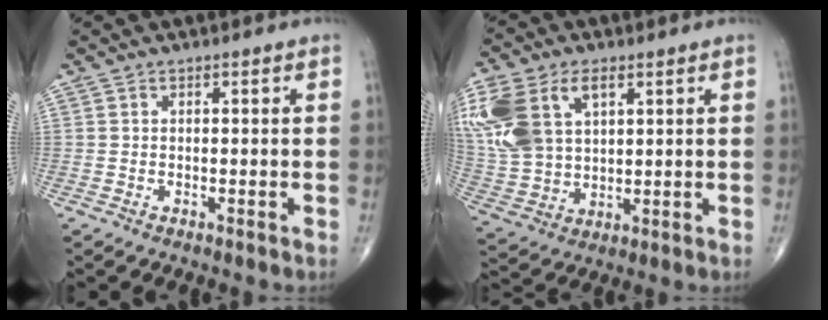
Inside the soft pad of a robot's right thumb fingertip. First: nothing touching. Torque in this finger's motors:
{"motor_torque": [-0.20, 0.78, 0.96, 0.38, 0.17]}